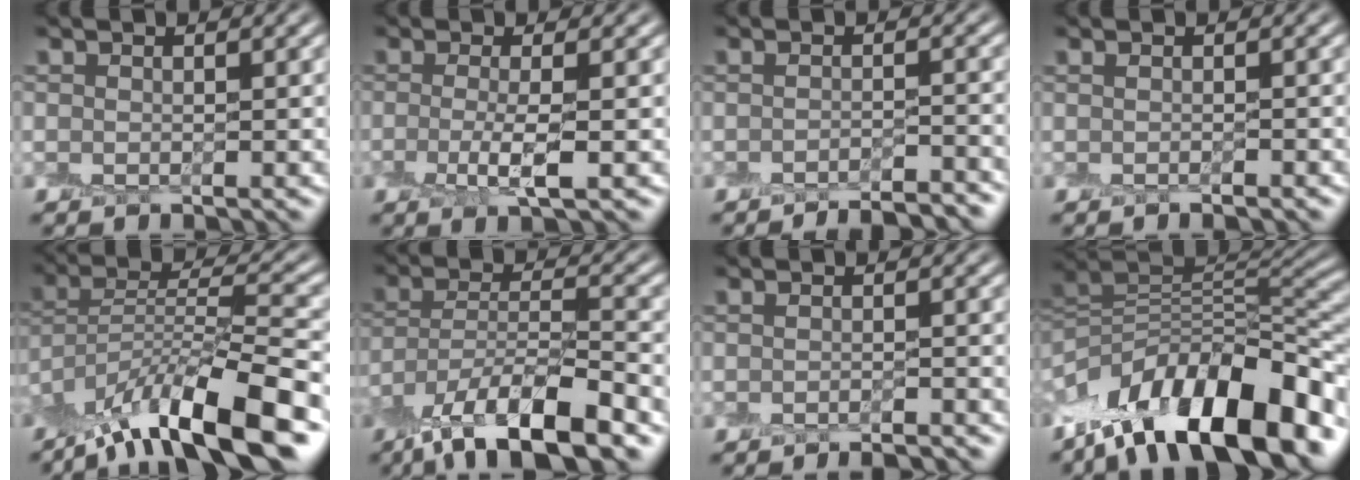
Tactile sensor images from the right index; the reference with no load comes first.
{"total": 2.9, "force": [-0.5, 0.5, 2.9], "torque": [-0.060, -0.009, -0.013]}
{"total": 4.2, "force": [-3.6, 0.5, 2.0], "torque": [-0.019, 0.004, -0.049]}
{"total": 0.7, "force": [-0.2, -0.1, 0.6], "torque": [-0.008, -0.002, -0.004]}
{"total": 13.1, "force": [-9.0, 3.1, 9.0], "torque": [-0.158, 0.018, -0.161]}
{"total": 10.9, "force": [-7.4, 3.0, 7.4], "torque": [-0.126, 0.006, -0.143]}
{"total": 2.0, "force": [-1.5, 0.2, 1.2], "torque": [-0.003, -0.001, -0.028]}
{"total": 14.4, "force": [-7.4, 5.7, 10.9], "torque": [-0.184, 0.028, -0.138]}